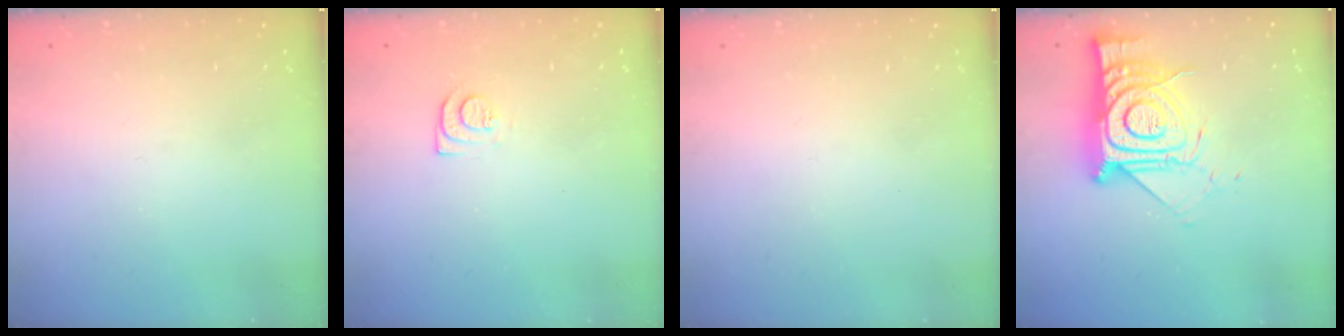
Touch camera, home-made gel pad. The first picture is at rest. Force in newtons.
{"total": 6.7, "press": 6.6, "slide": 0.7}
{"total": 1.5, "press": 1.5, "slide": 0.1}
{"total": 16.3, "press": 16.2, "slide": 1.5}